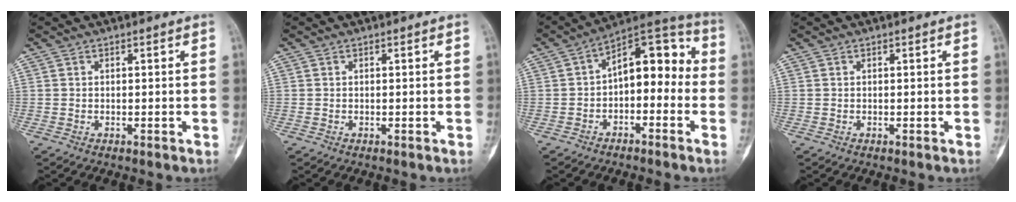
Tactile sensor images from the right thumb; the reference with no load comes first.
{"total": 0.0}
{"total": 12.4, "force": [-1.3, 7.2, 10.0], "torque": [-0.111, 0.051, -0.035]}
{"total": 0.0}